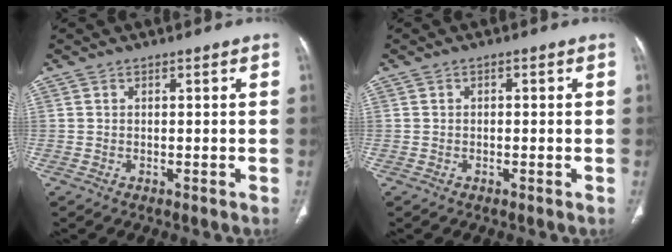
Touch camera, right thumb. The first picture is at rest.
{"total": 0.6, "force": [-0.1, 0.4, 0.4], "torque": [-0.003, 0.002, -0.004]}